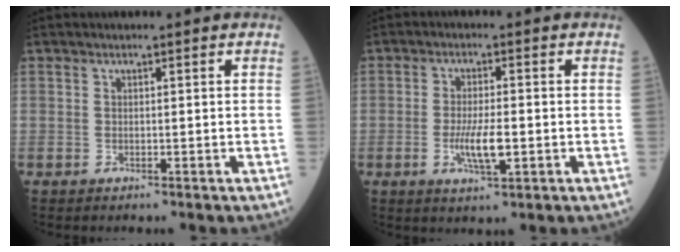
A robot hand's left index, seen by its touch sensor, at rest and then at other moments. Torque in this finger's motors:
{"motor_torque": [0.89, 0.05, 0.20, 0.09]}